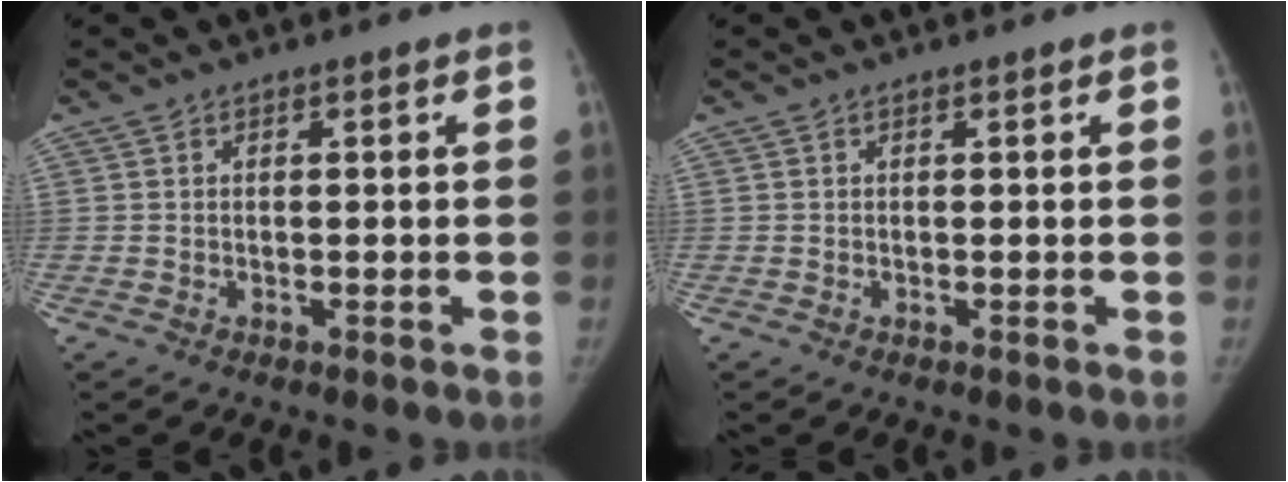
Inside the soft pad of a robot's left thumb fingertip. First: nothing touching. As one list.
[{"total": 0.0}]